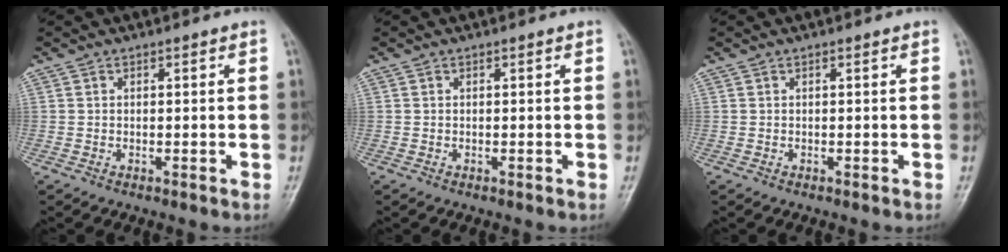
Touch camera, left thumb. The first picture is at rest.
{"total": 0.0}
{"total": 0.0}